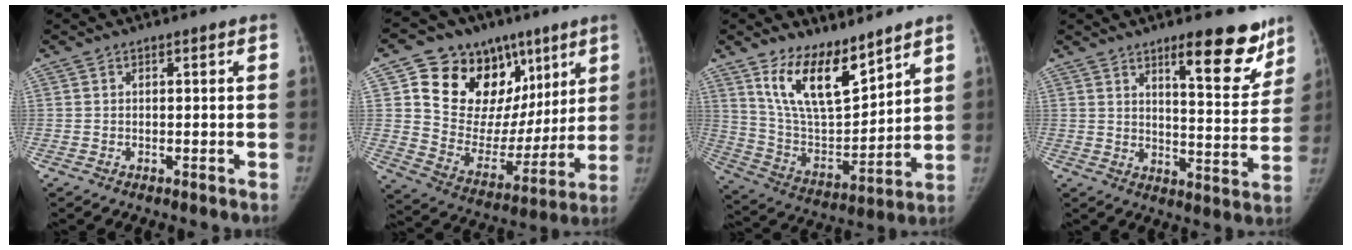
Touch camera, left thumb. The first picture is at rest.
{"total": 24.2, "force": [10.7, 17.1, 13.3], "torque": [-0.148, -0.011, 0.185]}
{"total": 15.4, "force": [10.6, 6.2, 9.3], "torque": [-0.126, -0.072, 0.211]}
{"total": 13.4, "force": [9.0, 3.9, 9.2], "torque": [-0.081, -0.062, 0.129]}